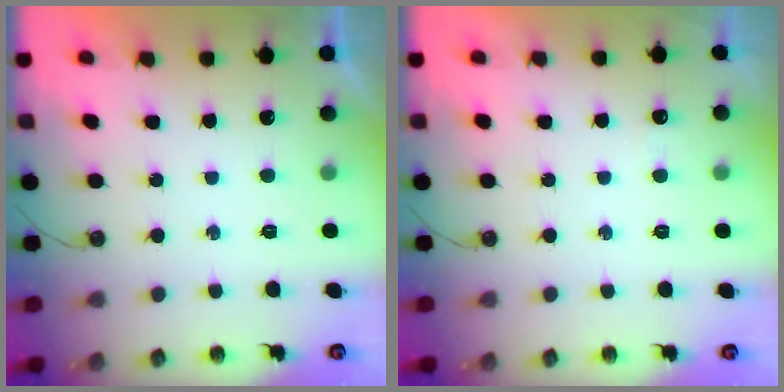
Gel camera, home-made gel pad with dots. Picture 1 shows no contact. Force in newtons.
{"total": 2.5, "press": 2.4, "slide": 0.5}